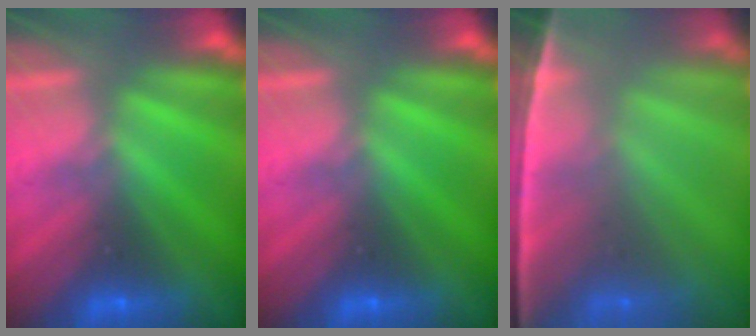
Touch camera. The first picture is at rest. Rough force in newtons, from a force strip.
{"total": 0.0}
{"total": 5.5}